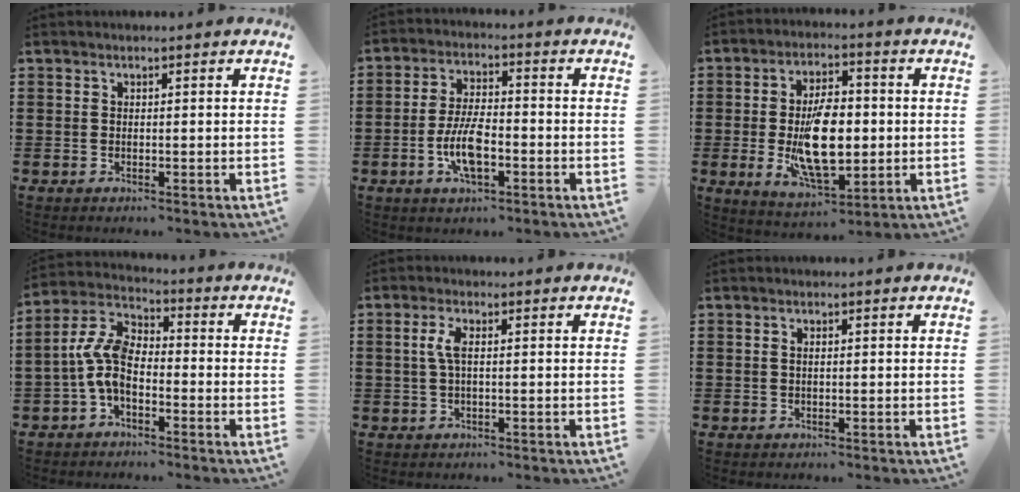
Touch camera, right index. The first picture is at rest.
{"total": 7.7, "force": [-2.4, 2.8, 6.8], "torque": [-0.155, -0.008, -0.050]}
{"total": 12.3, "force": [-1.0, 5.8, 10.9], "torque": [-0.205, -0.012, -0.017]}
{"total": 7.8, "force": [-2.3, 4.1, 6.2], "torque": [-0.161, -0.002, -0.051]}
{"total": 3.1, "force": [0.2, 1.0, 2.9], "torque": [-0.064, 0.002, -0.002]}
{"total": 0.7, "force": [0.0, 0.3, 0.7], "torque": [-0.015, 0.001, 0.001]}